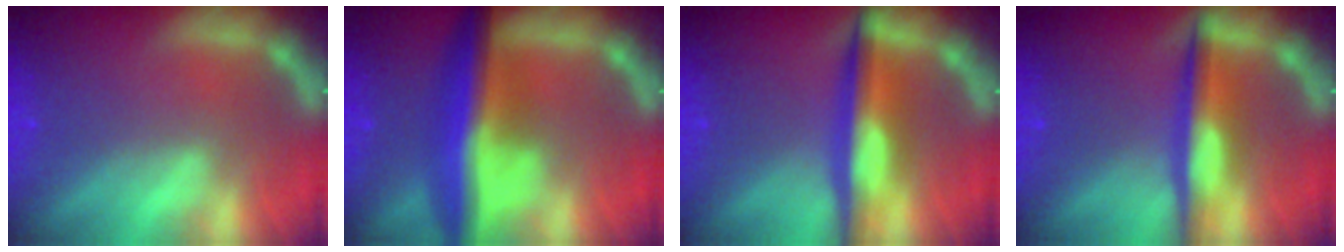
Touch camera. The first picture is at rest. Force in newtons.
{"total": 9.0}
{"total": 6.0}
{"total": 5.0}